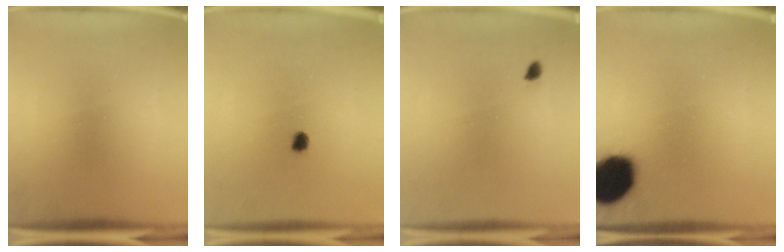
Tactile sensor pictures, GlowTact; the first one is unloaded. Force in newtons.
{"total": 1.7}
{"total": 0.9}
{"total": 17.9}